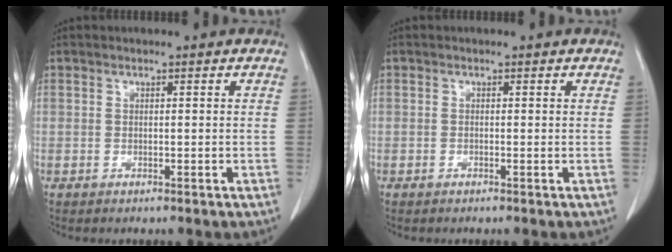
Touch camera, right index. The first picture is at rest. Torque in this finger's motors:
{"motor_torque": [-0.12, 0.13, -0.05, -0.02]}